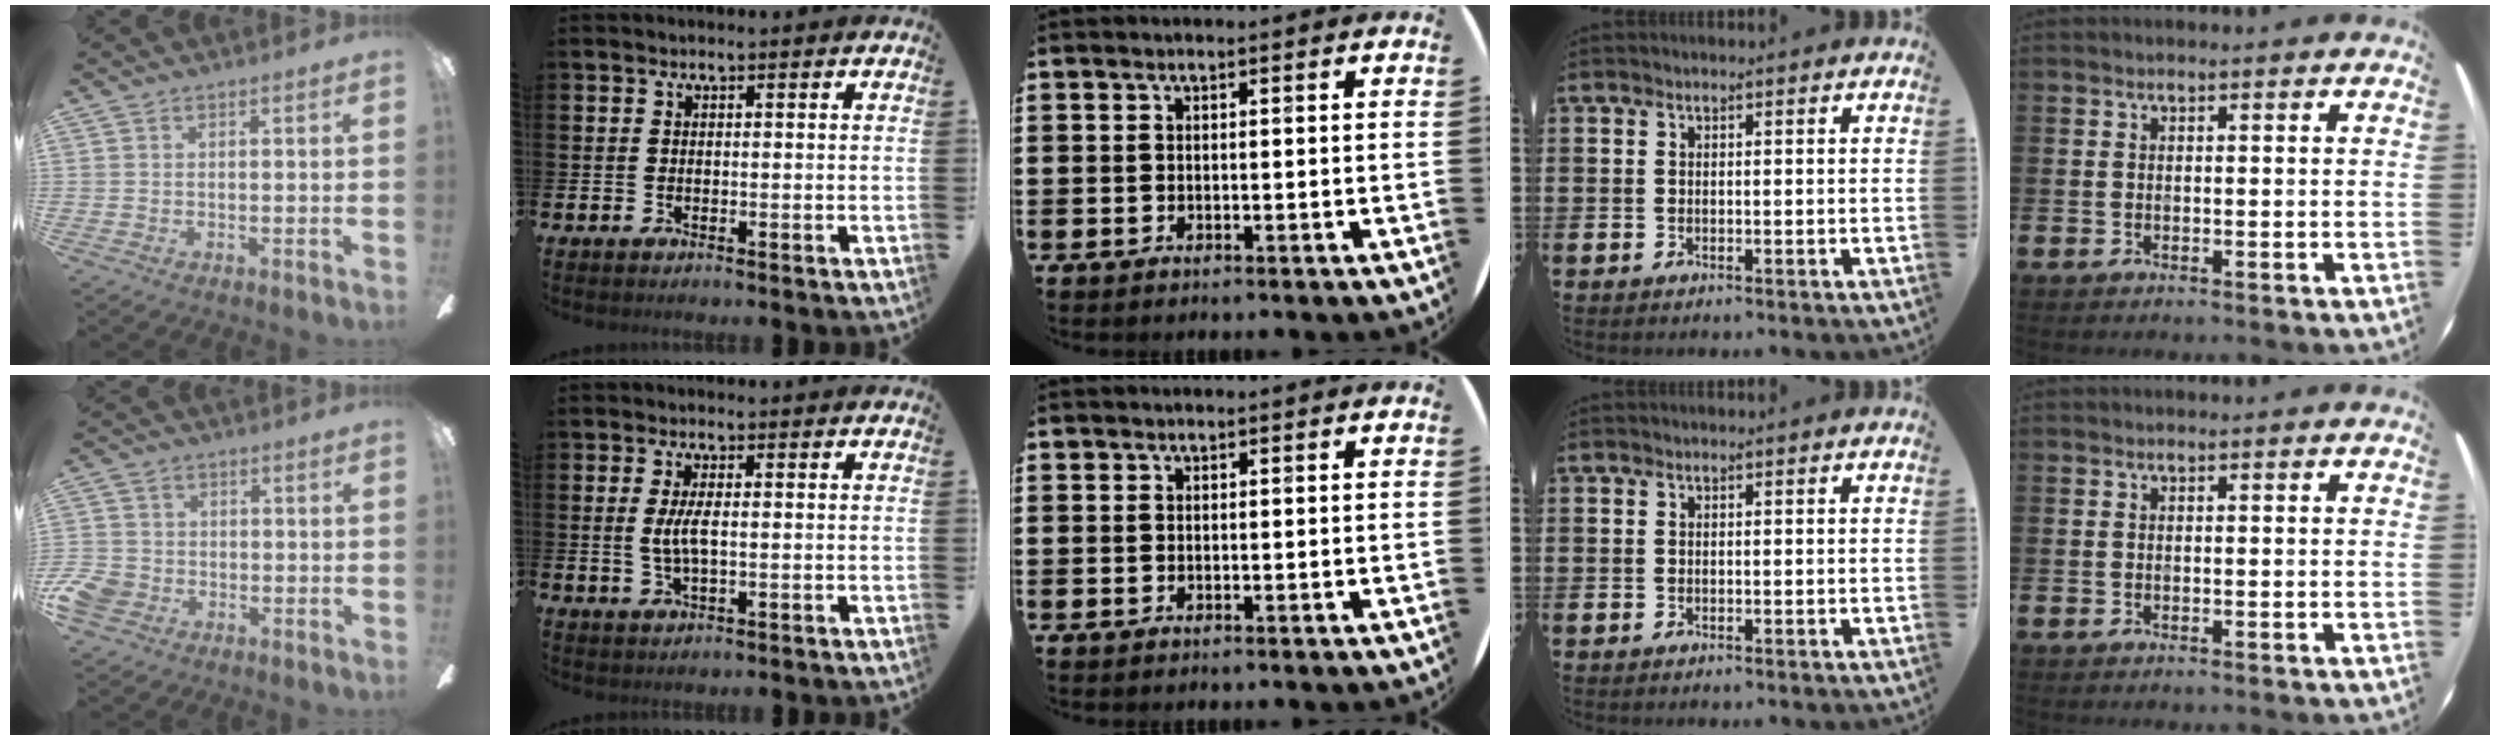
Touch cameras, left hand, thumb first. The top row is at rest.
{"thumb": {"total": 6.8, "force": [-2.7, 5.4, 3.0], "torque": [-0.081, 0.018, -0.051]}, "index": {"total": 3.2, "force": [0.2, 1.1, 3.0], "torque": [-0.071, 0.003, 0.001]}}